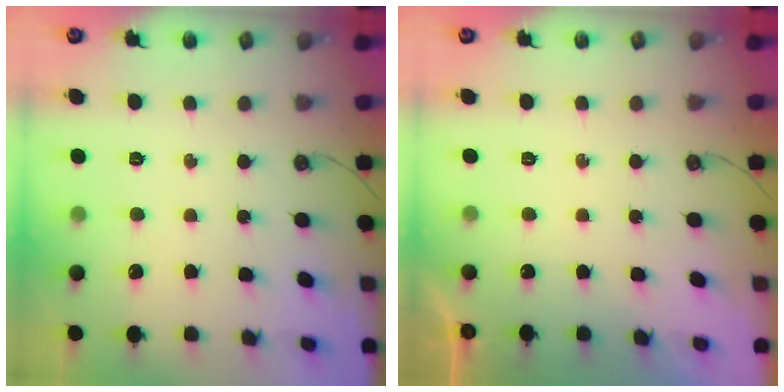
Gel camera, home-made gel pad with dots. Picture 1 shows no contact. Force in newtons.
{"total": 0.0}